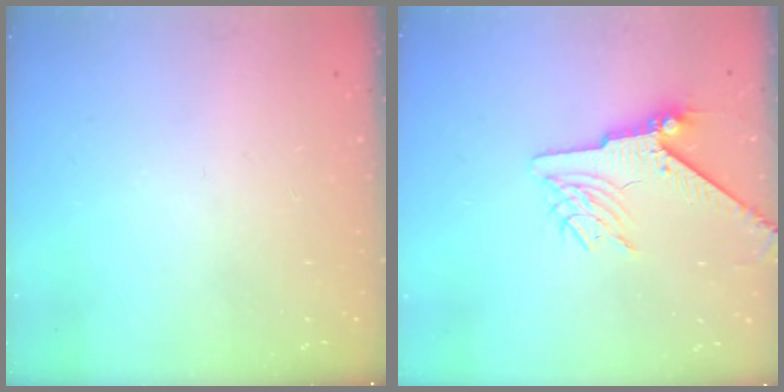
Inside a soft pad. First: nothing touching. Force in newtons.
{"total": 7.3, "press": 7.2, "slide": 1.1}